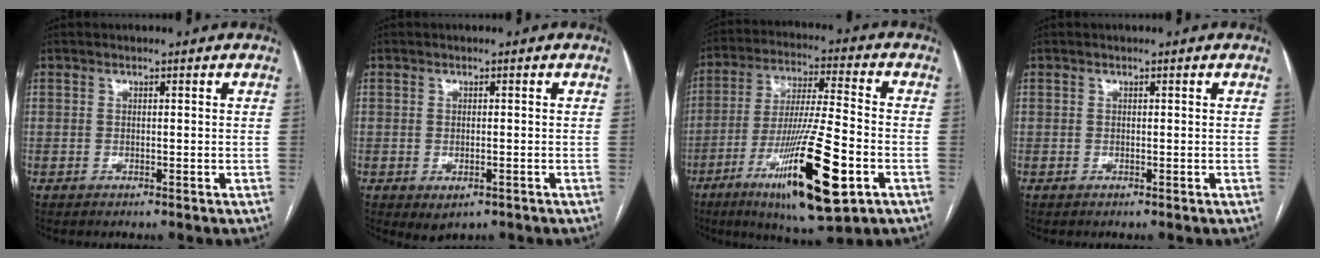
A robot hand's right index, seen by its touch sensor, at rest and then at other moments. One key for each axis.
{"total": 2.5, "fx": -1.1, "fy": 1.3, "fz": 1.8, "tx": -0.027, "ty": -0.004, "tz": -0.004}
{"total": 19.2, "fx": -8.0, "fy": 2.0, "fz": 17.4, "tx": -0.312, "ty": -0.035, "tz": -0.133}
{"total": 0.0}